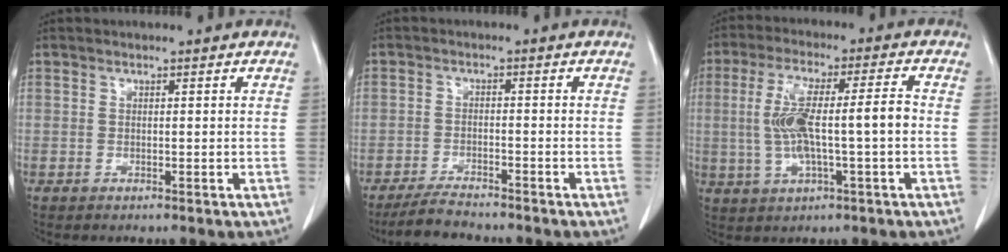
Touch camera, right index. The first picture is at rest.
{"total": 4.6, "force": [-4.2, 0.9, 1.4], "torque": [-0.029, -0.013, -0.077]}
{"total": 11.0, "force": [-0.5, 1.6, 10.8], "torque": [-0.214, 0.019, -0.007]}